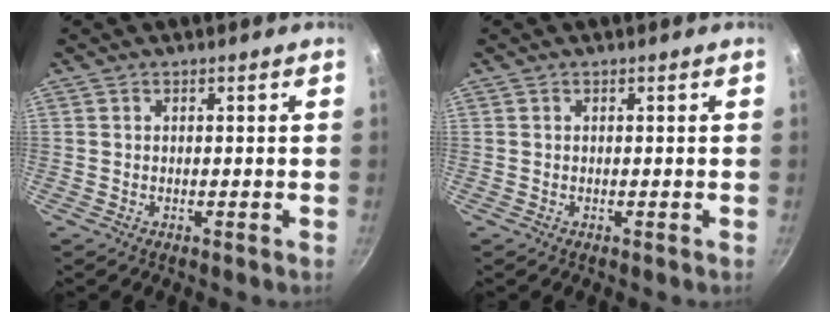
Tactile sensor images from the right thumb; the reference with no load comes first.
{"total": 0.0}